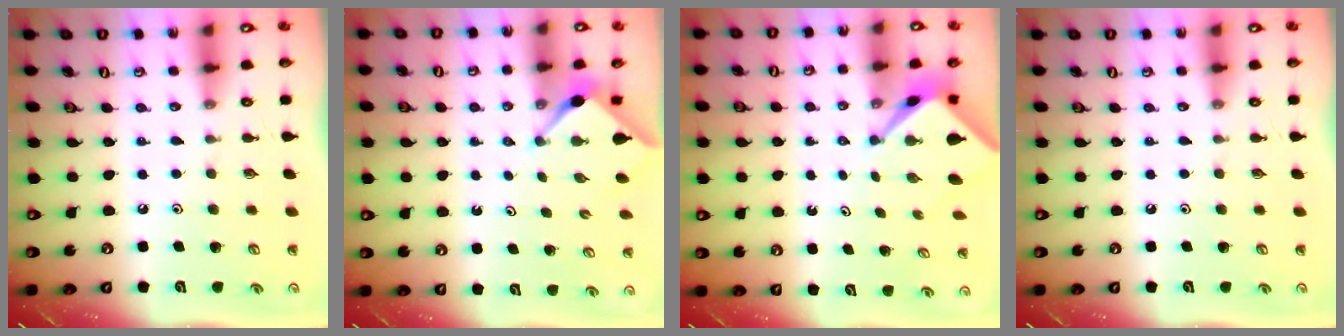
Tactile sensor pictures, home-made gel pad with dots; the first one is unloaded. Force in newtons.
{"total": 3.2, "press": 3.1, "slide": 0.4}
{"total": 2.6, "press": 2.6, "slide": 0.2}
{"total": 0.0}